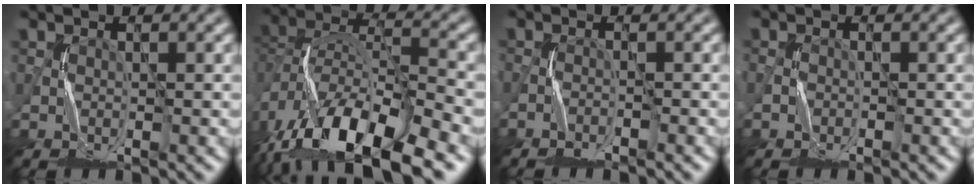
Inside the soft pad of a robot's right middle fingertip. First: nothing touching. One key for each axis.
{"total": 14.3, "fx": -9.7, "fy": 5.6, "fz": 8.9, "tx": -0.177, "ty": 0.004, "tz": -0.170}
{"total": 1.7, "fx": -1.7, "fy": 0.0, "fz": -0.1, "tx": 0.001, "ty": 0.000, "tz": -0.033}
{"total": 0.9, "fx": -0.7, "fy": 0.5, "fz": -0.1, "tx": 0.004, "ty": 0.002, "tz": -0.017}